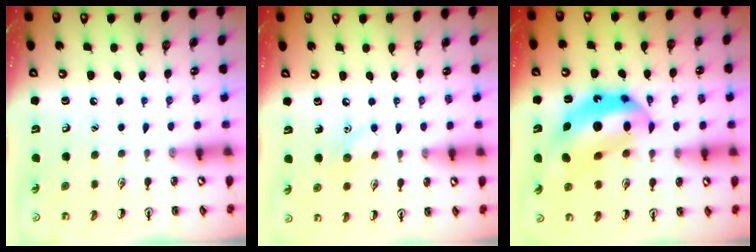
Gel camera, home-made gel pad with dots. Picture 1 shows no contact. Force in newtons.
{"total": 5.1, "press": 4.9, "slide": 1.3}
{"total": 15.4, "press": 14.6, "slide": 4.9}